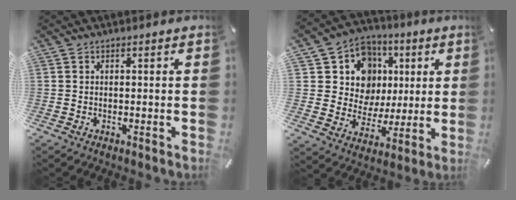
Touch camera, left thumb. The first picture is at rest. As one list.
[{"total": 13.8, "force": [3.5, 12.8, 4.1], "torque": [-0.059, -0.025, 0.078]}]